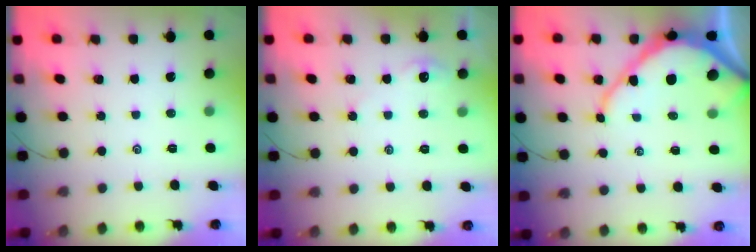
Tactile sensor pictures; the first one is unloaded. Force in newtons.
{"total": 3.0, "press": 3.0, "slide": 0.6}
{"total": 10.6, "press": 10.6, "slide": 0.9}